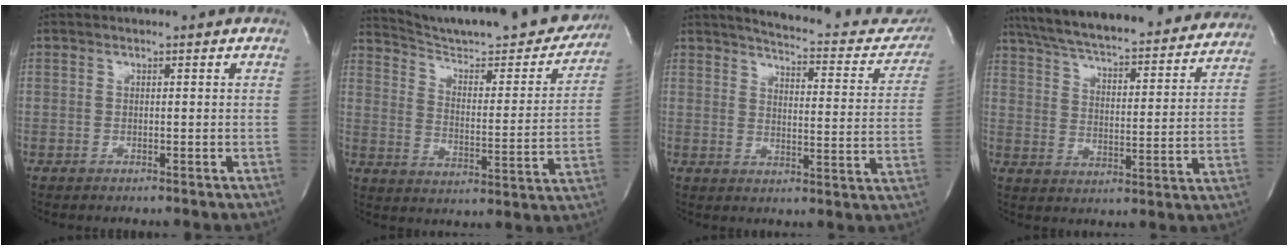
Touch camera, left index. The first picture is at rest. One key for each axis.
{"total": 25.9, "fx": 23.6, "fy": 3.8, "fz": 10.1, "tx": -0.148, "ty": -0.066, "tz": 0.308}
{"total": 18.8, "fx": 17.2, "fy": 4.4, "fz": 6.2, "tx": -0.063, "ty": -0.055, "tz": 0.189}
{"total": 31.8, "fx": 28.5, "fy": 5.7, "fz": 12.8, "tx": -0.219, "ty": -0.039, "tz": 0.365}